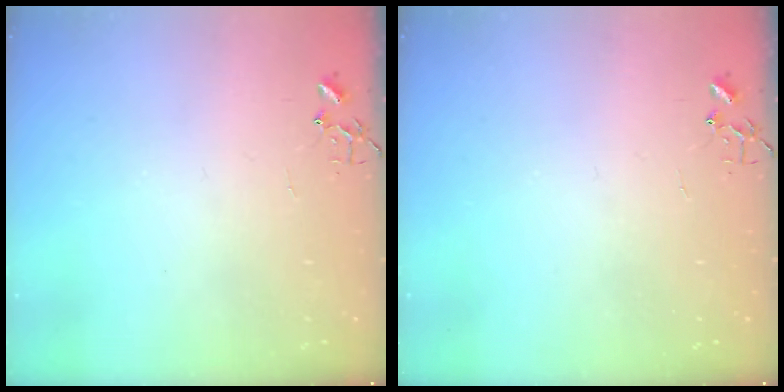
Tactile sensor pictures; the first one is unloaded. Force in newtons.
{"total": 0.0}